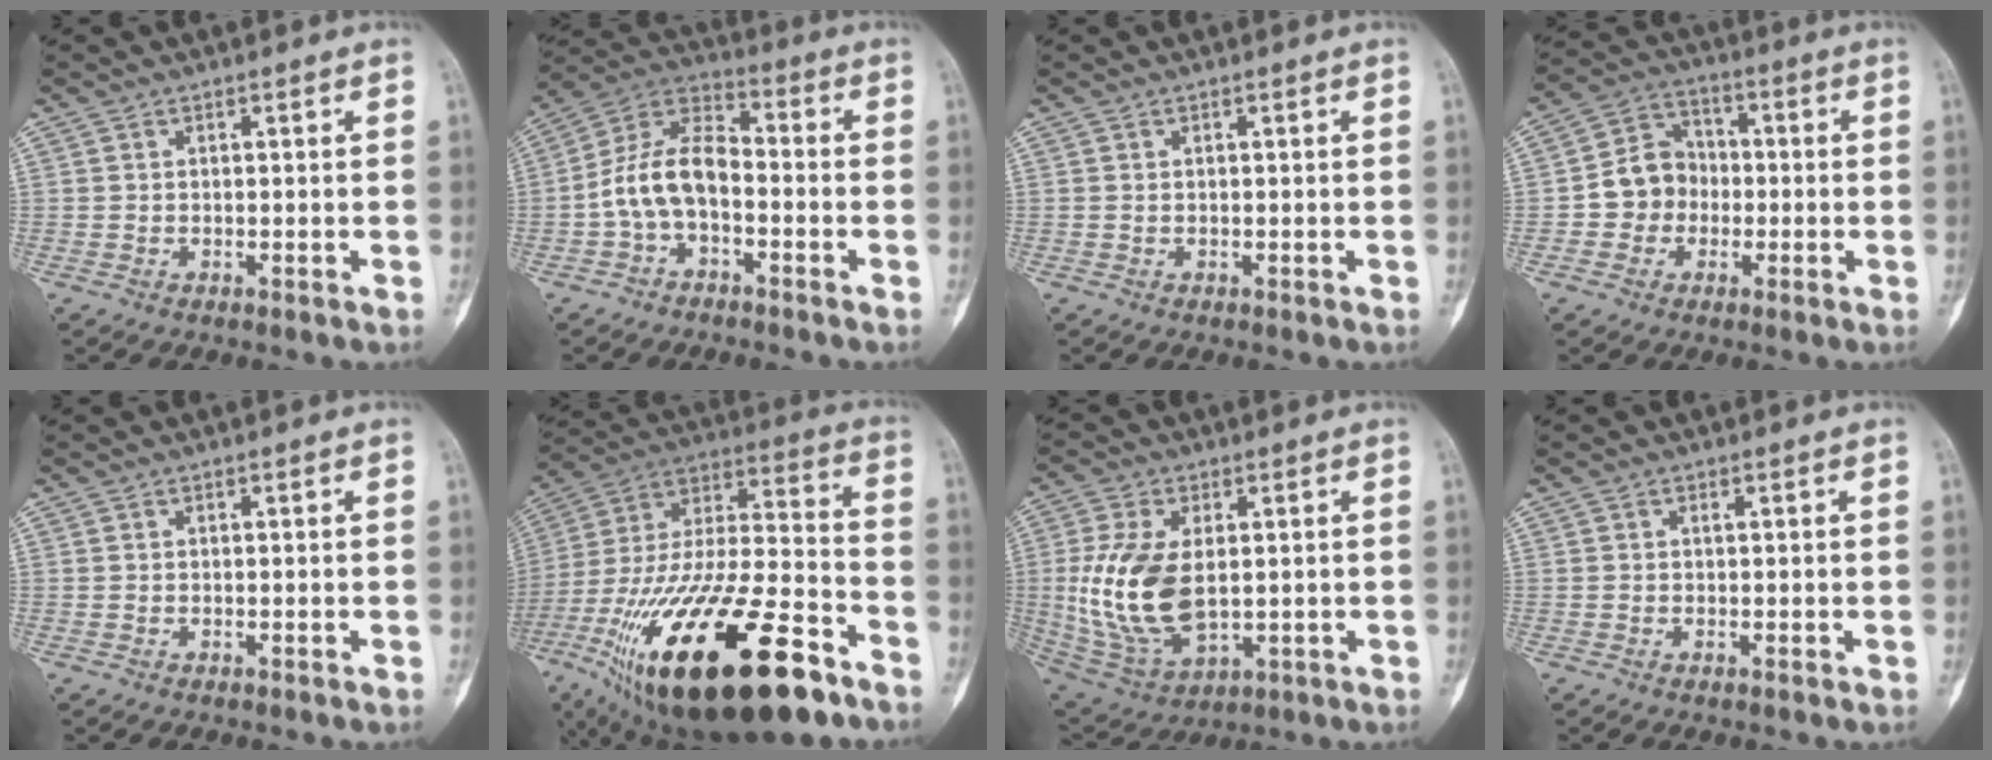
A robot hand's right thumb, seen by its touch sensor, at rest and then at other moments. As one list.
[{"total": 10.7, "force": [-2.5, 6.1, 8.5], "torque": [-0.153, 0.044, -0.058]}, {"total": 0.0}, {"total": 8.6, "force": [-1.4, 7.7, 3.7], "torque": [-0.031, 0.032, -0.037]}, {"total": 0.0}, {"total": 36.8, "force": [-18.8, 13.3, 28.8], "torque": [-0.547, 0.038, -0.315]}, {"total": 15.8, "force": [0.7, 8.9, 13.0], "torque": [-0.267, -0.012, 0.030]}, {"total": 0.7, "force": [0.1, 0.1, 0.7], "torque": [-0.014, 0.000, 0.001]}]